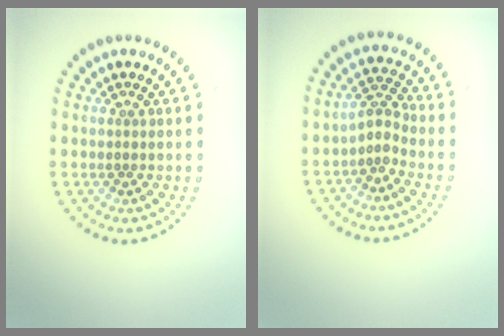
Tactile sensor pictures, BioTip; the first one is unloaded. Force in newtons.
{"total": 2.1, "press": 1.5, "slide": 1.5}